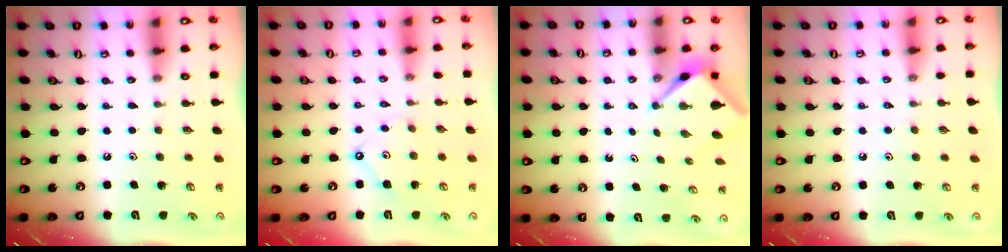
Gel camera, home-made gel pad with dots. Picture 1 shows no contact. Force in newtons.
{"total": 6.2, "press": 6.2, "slide": 0.8}
{"total": 2.5, "press": 2.5, "slide": 0.1}
{"total": 2.3, "press": 2.3, "slide": 0.4}